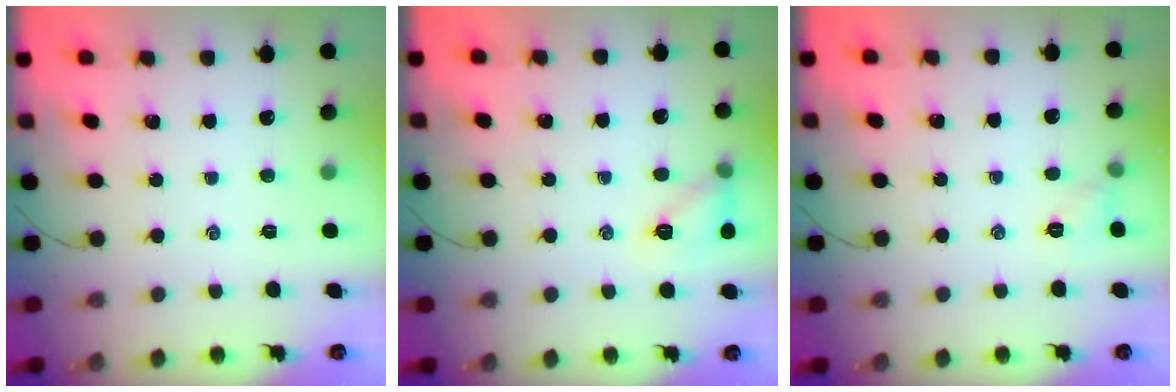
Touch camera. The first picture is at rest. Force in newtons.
{"total": 9.5, "press": 9.5, "slide": 0.9}
{"total": 5.3, "press": 5.1, "slide": 1.5}